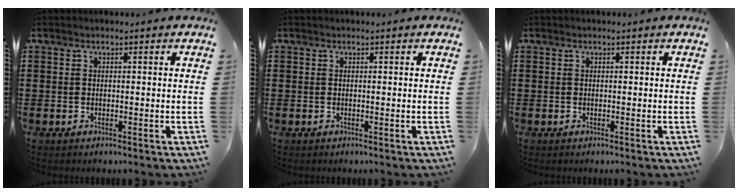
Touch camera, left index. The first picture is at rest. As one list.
[{"total": 0.0}, {"total": 0.0}]